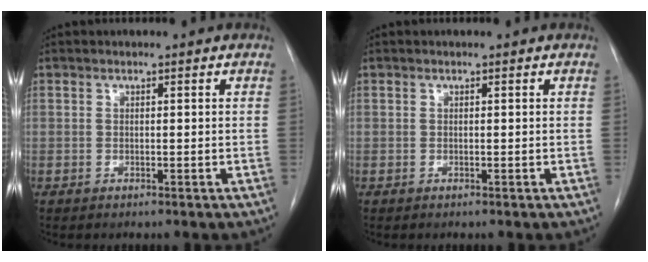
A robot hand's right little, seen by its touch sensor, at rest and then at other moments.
{"total": 0.0}